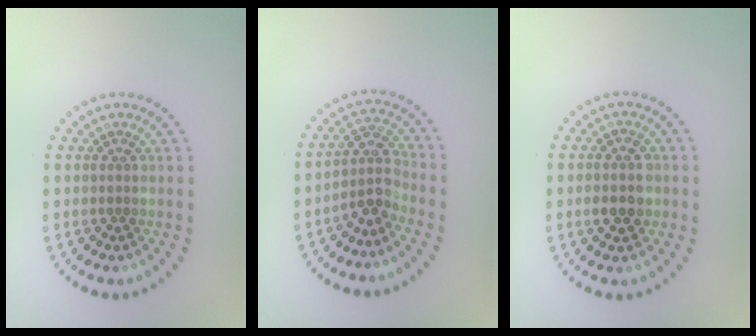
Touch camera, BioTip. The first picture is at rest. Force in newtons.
{"total": 2.7, "press": 2.1, "slide": 1.8}
{"total": 2.8, "press": 2.8, "slide": 0.3}